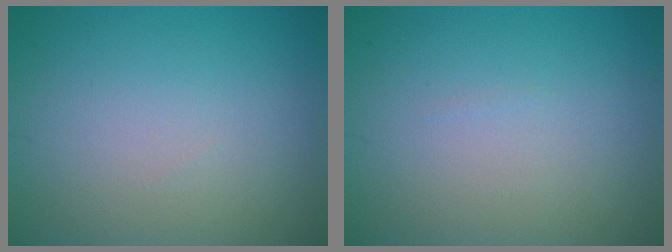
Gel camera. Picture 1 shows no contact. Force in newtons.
{"total": 0.0}